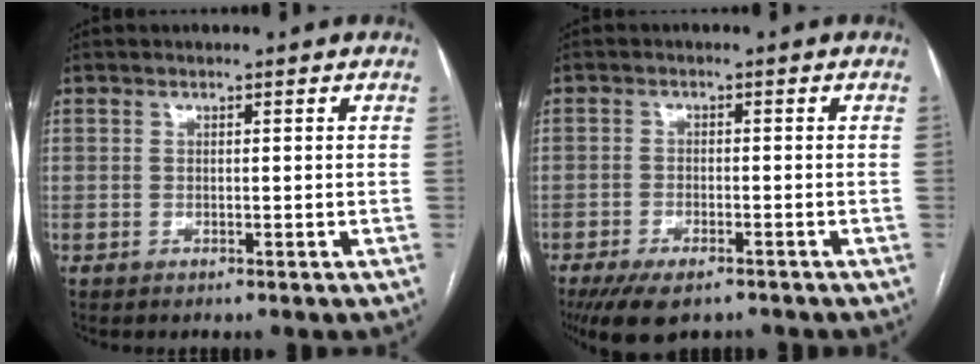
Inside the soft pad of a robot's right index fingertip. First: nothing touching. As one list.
[{"total": 7.6, "force": [-5.5, 2.7, 4.4], "torque": [-0.071, -0.010, -0.090]}]